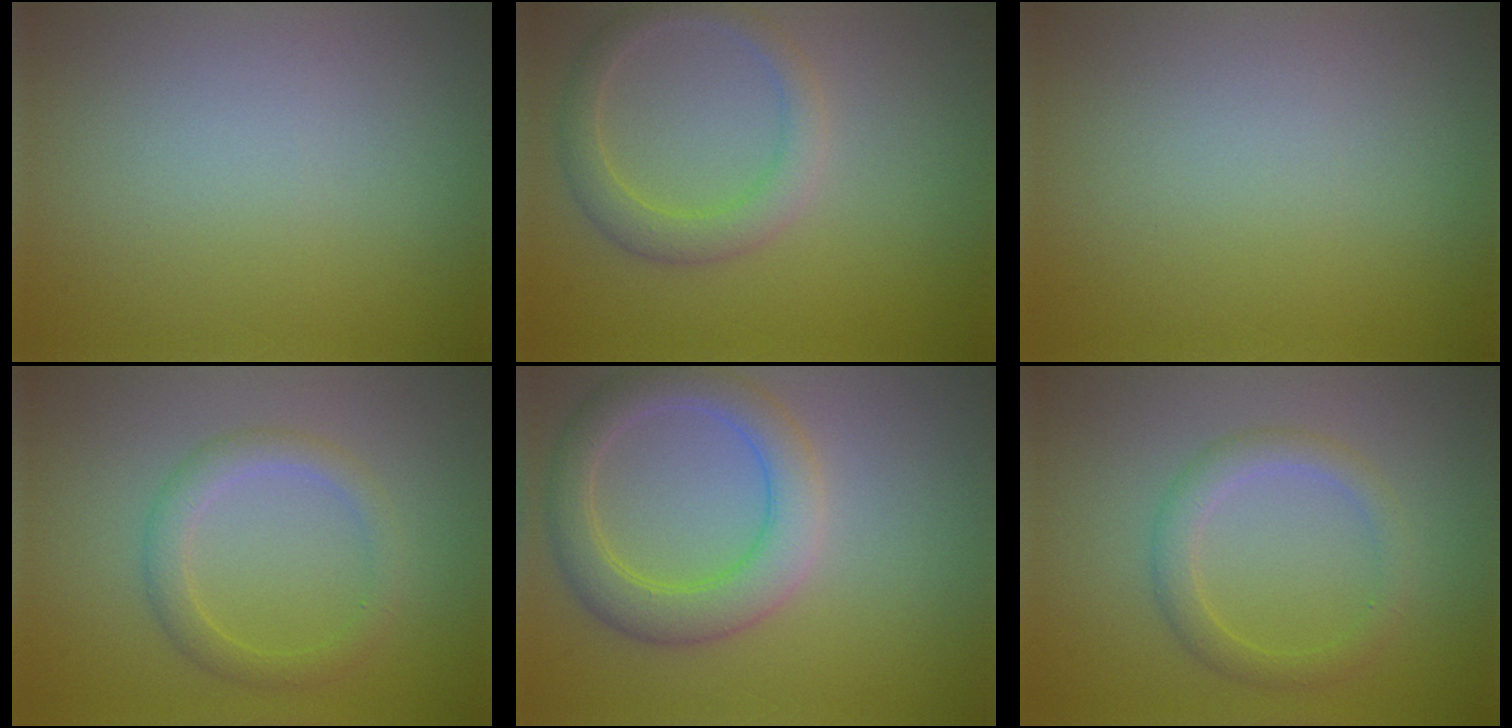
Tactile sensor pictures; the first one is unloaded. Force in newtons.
{"total": 2.8, "press": 2.8, "slide": 0.1}
{"total": 0.0}
{"total": 2.4, "press": 2.4, "slide": 0.2}
{"total": 4.7, "press": 4.7, "slide": 0.2}
{"total": 2.4, "press": 2.4, "slide": 0.2}